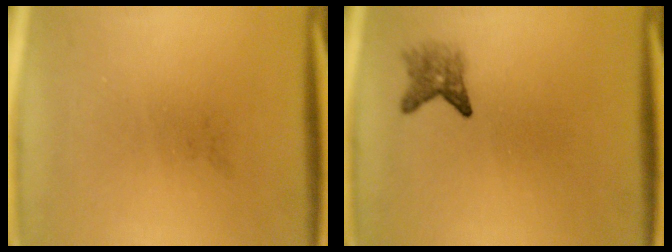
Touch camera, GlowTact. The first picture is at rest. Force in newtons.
{"total": 2.4}